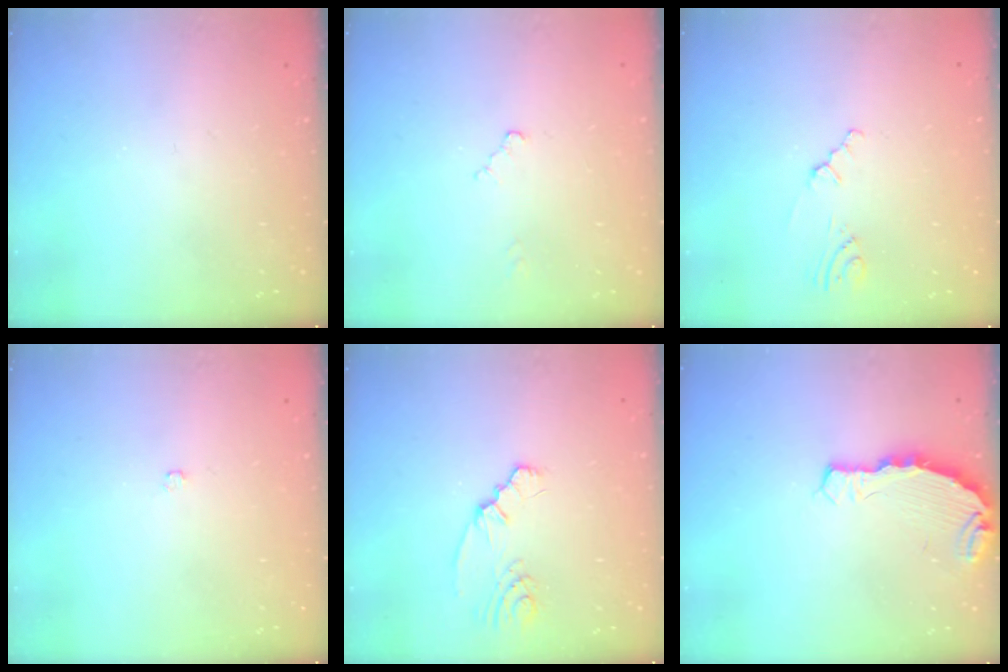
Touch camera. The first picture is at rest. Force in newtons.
{"total": 2.3, "press": 2.3, "slide": 0.4}
{"total": 1.3, "press": 1.2, "slide": 0.4}
{"total": 2.0, "press": 2.0, "slide": 0.3}
{"total": 2.3, "press": 2.3, "slide": 0.5}
{"total": 4.3, "press": 4.3, "slide": 0.3}